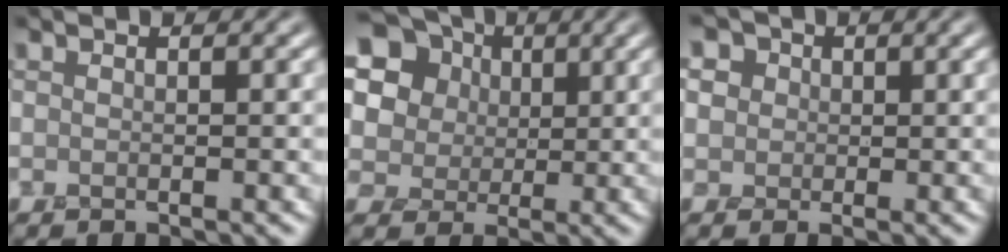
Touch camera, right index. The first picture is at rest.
{"total": 12.8, "force": [4.9, 10.6, 5.1], "torque": [-0.135, 0.021, 0.086]}
{"total": 6.2, "force": [2.6, 5.0, 2.6], "torque": [-0.057, 0.020, 0.018]}